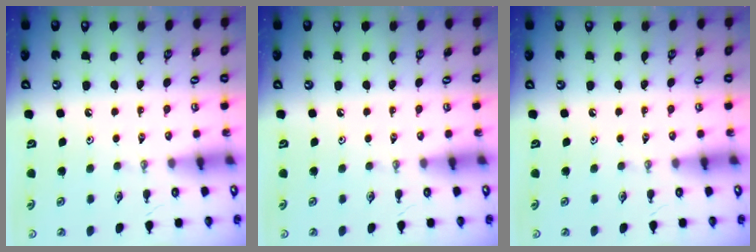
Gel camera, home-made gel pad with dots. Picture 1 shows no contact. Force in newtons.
{"total": 0.0}
{"total": 0.0}